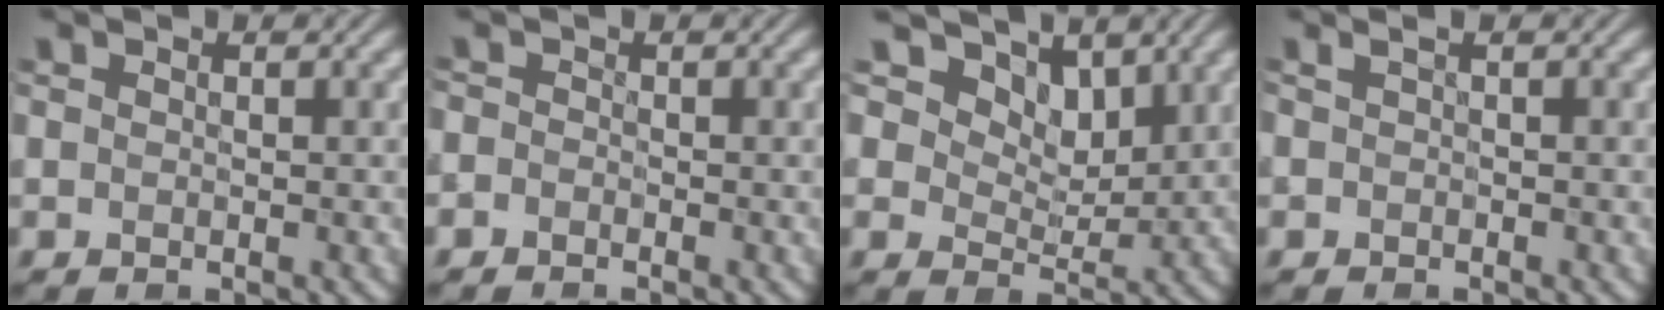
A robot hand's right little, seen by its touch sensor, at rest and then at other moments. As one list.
[{"total": 0.8, "force": [-0.7, 0.4, 0.1], "torque": [-0.001, -0.001, -0.017]}, {"total": 8.8, "force": [5.8, 5.2, 4.2], "torque": [-0.094, -0.013, 0.094]}, {"total": 0.5, "force": [0.0, 0.1, 0.5], "torque": [-0.013, 0.003, 0.000]}]